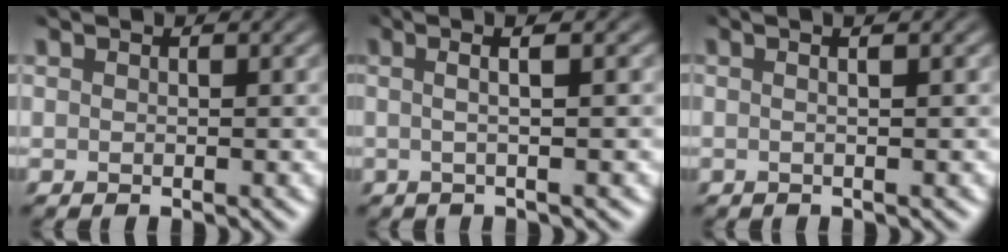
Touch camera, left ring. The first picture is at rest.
{"total": 3.9, "force": [1.0, 1.2, 3.6], "torque": [-0.034, 0.017, -0.021]}
{"total": 4.1, "force": [1.7, 1.7, 3.3], "torque": [-0.018, 0.031, -0.003]}